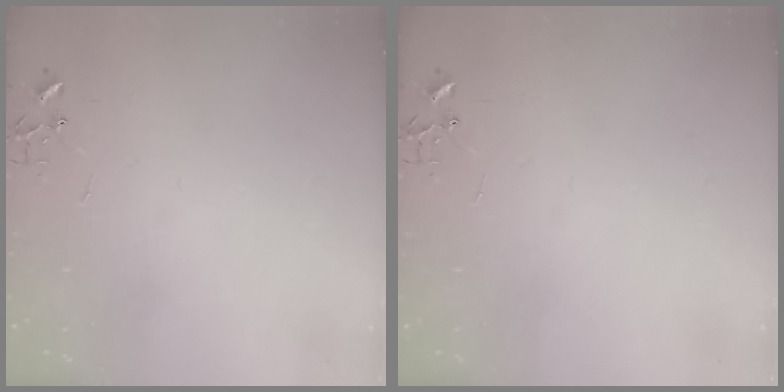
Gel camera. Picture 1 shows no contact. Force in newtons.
{"total": 0.0}